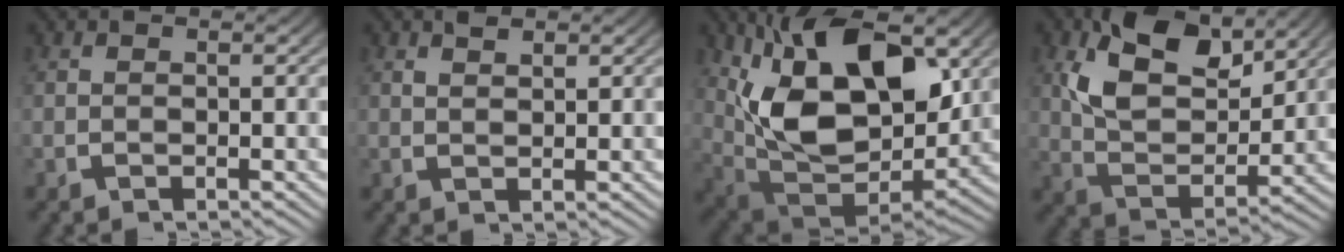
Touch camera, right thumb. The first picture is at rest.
{"total": 1.3, "force": [1.2, 0.2, 0.6], "torque": [-0.002, 0.001, 0.027]}
{"total": 17.5, "force": [1.6, 10.4, 14.0], "torque": [-0.266, -0.043, 0.044]}
{"total": 10.4, "force": [3.4, 6.3, 7.5], "torque": [-0.158, -0.019, 0.065]}